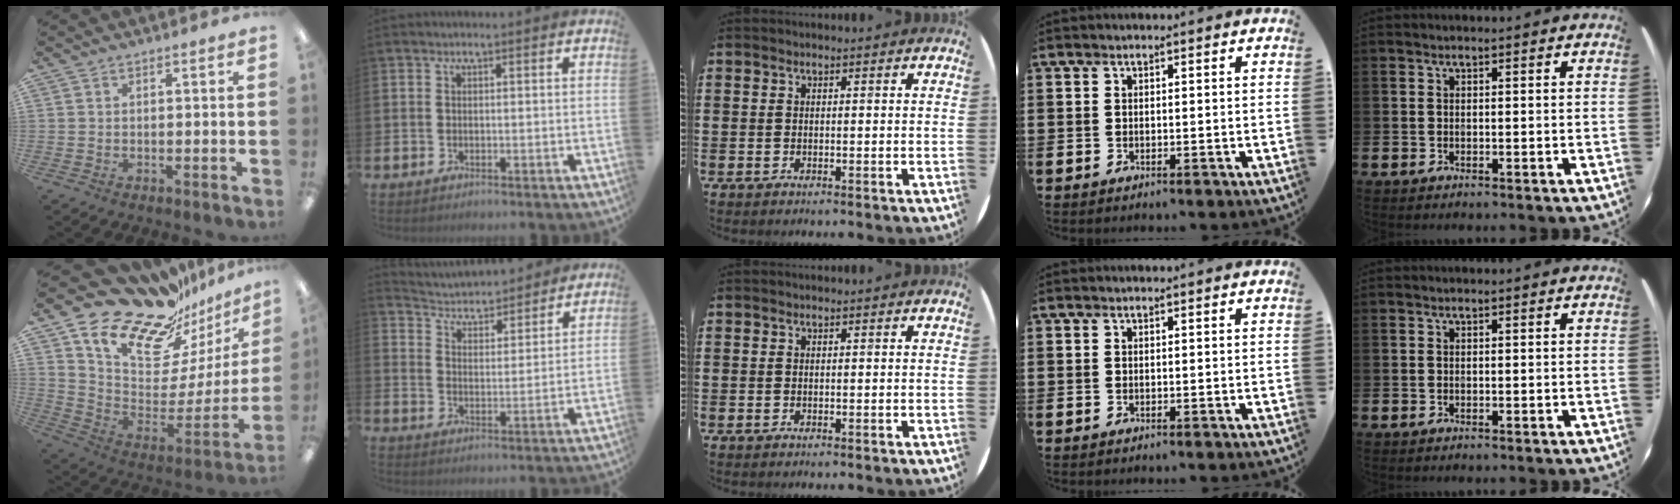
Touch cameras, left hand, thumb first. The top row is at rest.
{"thumb": {"total": 21.4, "force": [18.2, 8.3, 7.5], "torque": [-0.135, -0.139, 0.324]}, "index": {"total": 4.2, "force": [4.0, 1.1, 0.4], "torque": [-0.033, -0.040, 0.064]}}